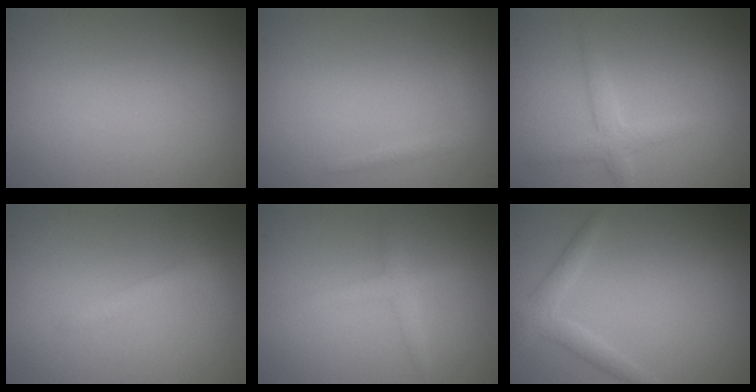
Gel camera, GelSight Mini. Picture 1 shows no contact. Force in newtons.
{"total": 0.9, "press": 0.9, "slide": 0.1}
{"total": 2.1, "press": 2.1, "slide": 0.1}
{"total": 1.4, "press": 1.4, "slide": 0.1}
{"total": 1.6, "press": 1.6, "slide": 0.0}
{"total": 2.0, "press": 2.0, "slide": 0.1}